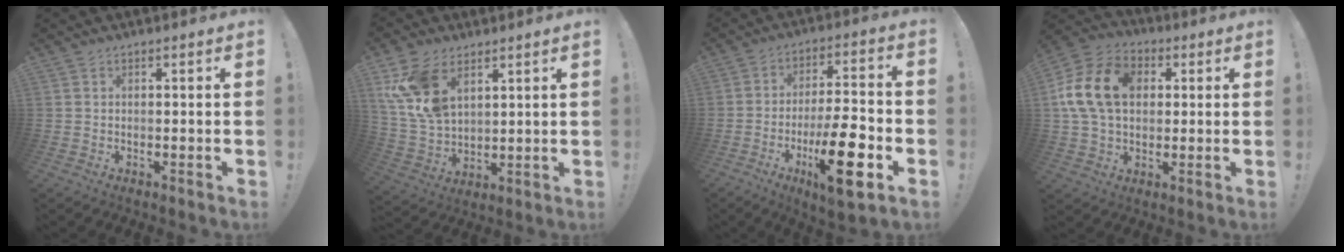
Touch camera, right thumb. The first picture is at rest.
{"total": 13.9, "force": [6.8, 8.7, 8.3], "torque": [-0.172, -0.028, 0.135]}
{"total": 17.6, "force": [-6.8, 5.1, 15.4], "torque": [-0.236, 0.030, -0.105]}
{"total": 17.7, "force": [3.1, 13.0, 11.5], "torque": [-0.205, 0.009, 0.060]}